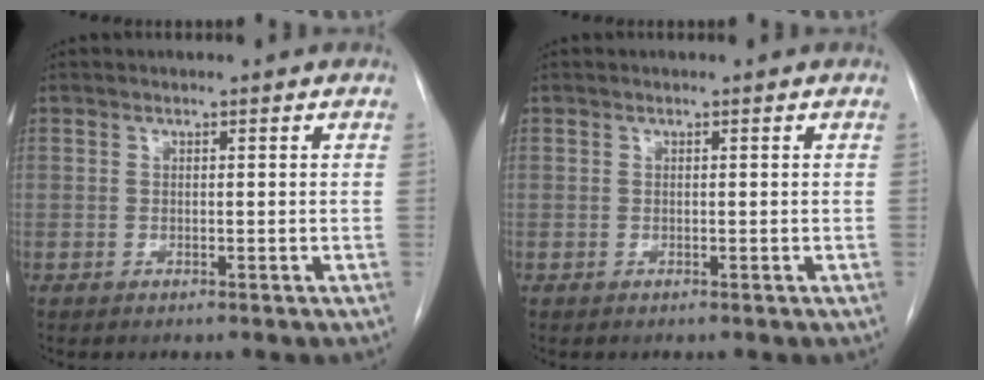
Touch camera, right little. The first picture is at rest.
{"total": 0.0}